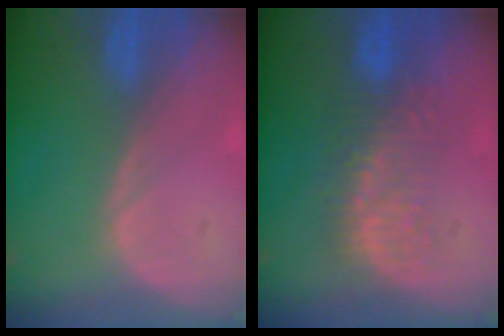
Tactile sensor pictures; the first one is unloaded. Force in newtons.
{"total": 6.4, "press": 6.2, "slide": 1.3}